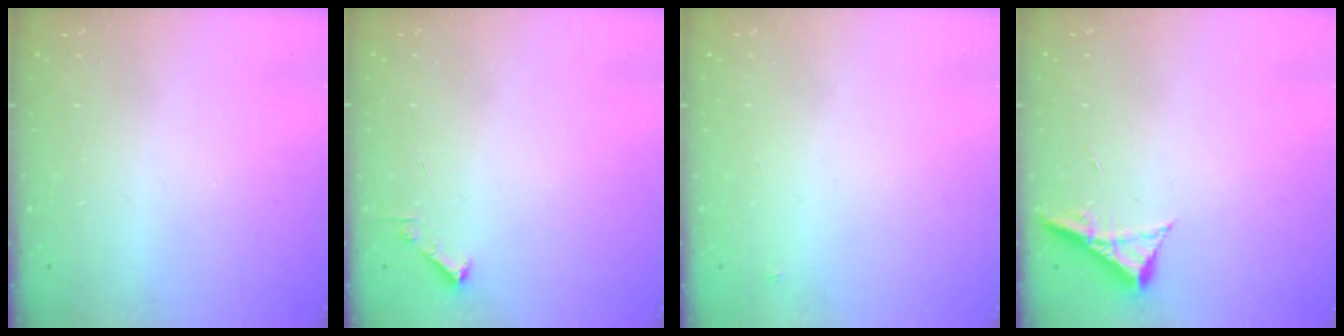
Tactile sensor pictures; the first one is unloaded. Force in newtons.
{"total": 1.7, "press": 1.7, "slide": 0.2}
{"total": 2.6, "press": 2.6, "slide": 0.2}
{"total": 5.4, "press": 5.4, "slide": 0.7}